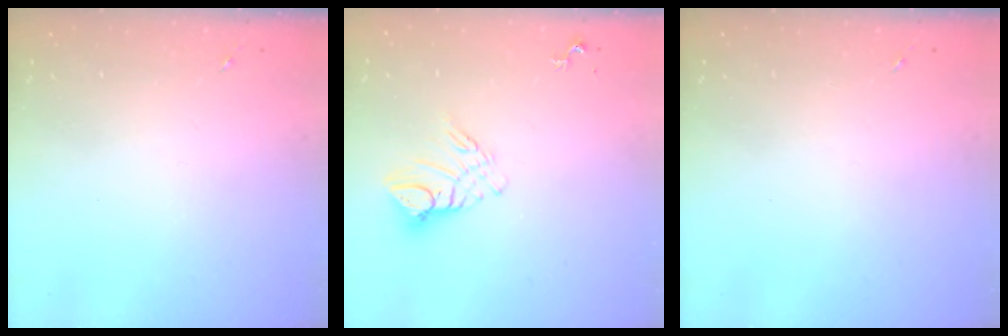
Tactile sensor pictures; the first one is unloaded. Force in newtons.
{"total": 10.2, "press": 10.1, "slide": 0.8}
{"total": 0.0}